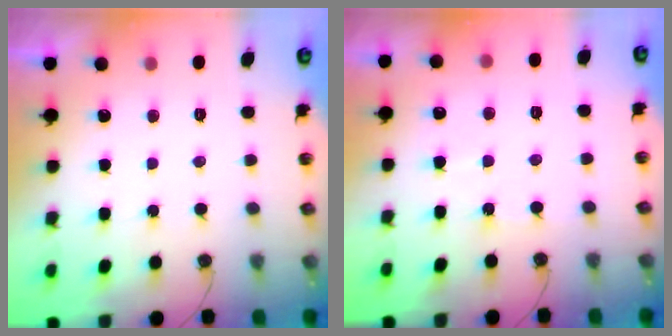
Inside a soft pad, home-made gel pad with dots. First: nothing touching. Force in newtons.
{"total": 4.4, "press": 4.4, "slide": 0.5}